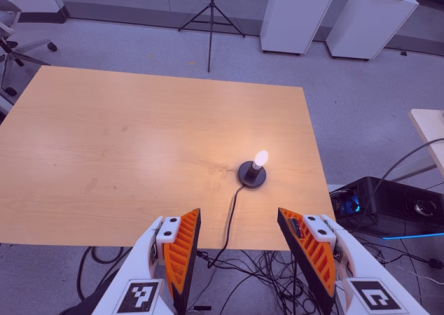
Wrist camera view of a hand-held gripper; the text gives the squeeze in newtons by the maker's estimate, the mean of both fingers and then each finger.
{"total": 0.0}